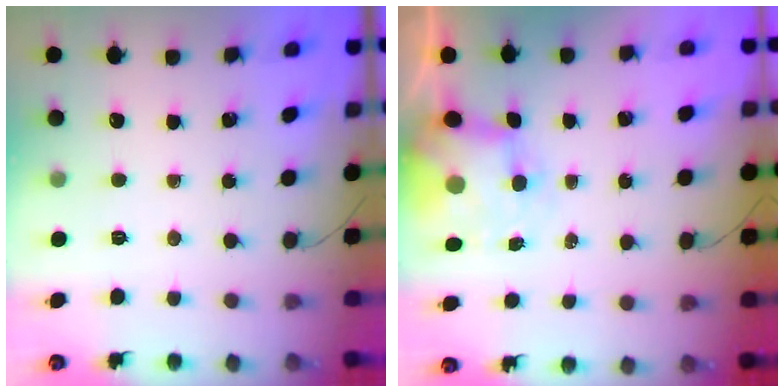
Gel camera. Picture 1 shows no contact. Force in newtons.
{"total": 7.4, "press": 7.2, "slide": 1.6}